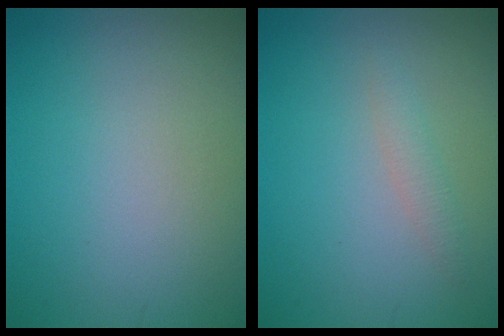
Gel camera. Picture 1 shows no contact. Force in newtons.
{"total": 1.2, "press": 1.2, "slide": 0.0}